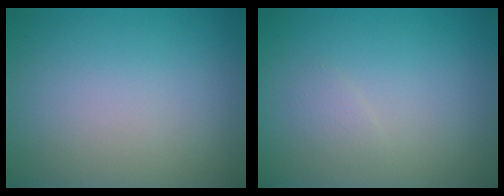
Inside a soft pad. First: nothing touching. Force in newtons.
{"total": 0.8, "press": 0.8, "slide": 0.1}